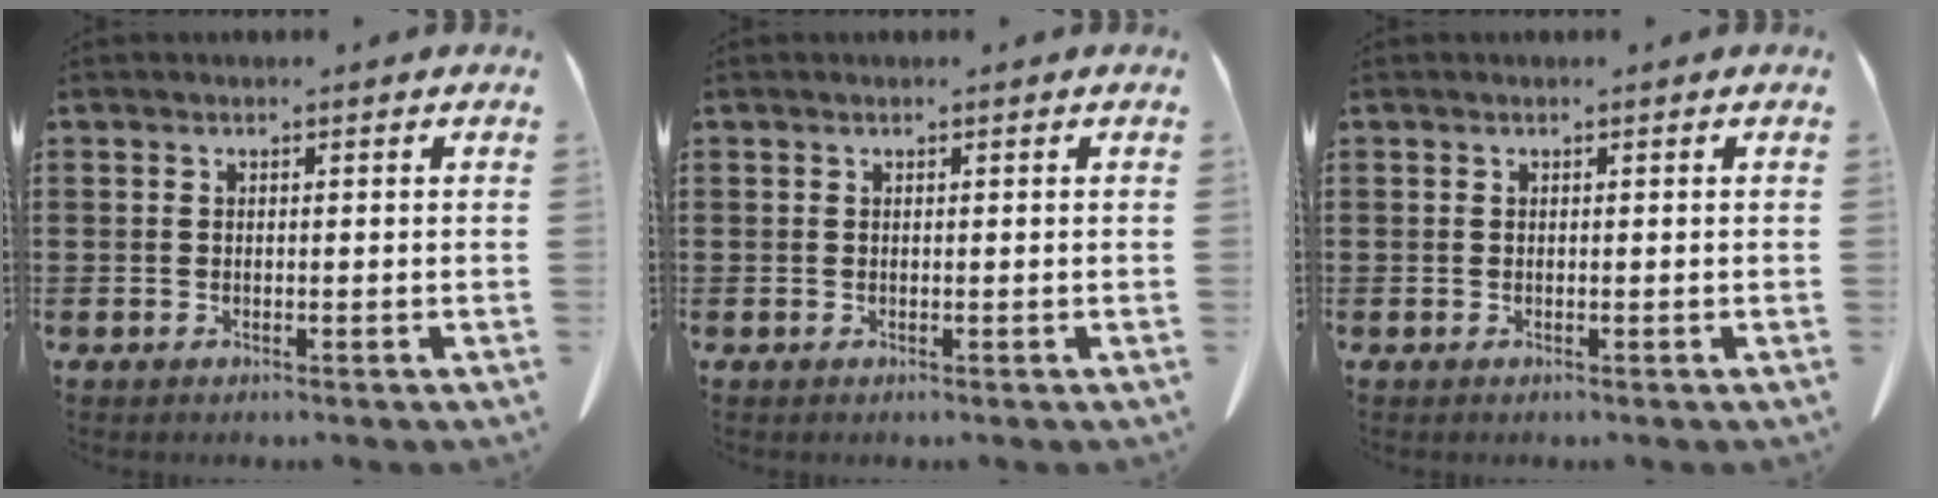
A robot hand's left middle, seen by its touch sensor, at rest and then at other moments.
{"total": 0.0}
{"total": 0.0}